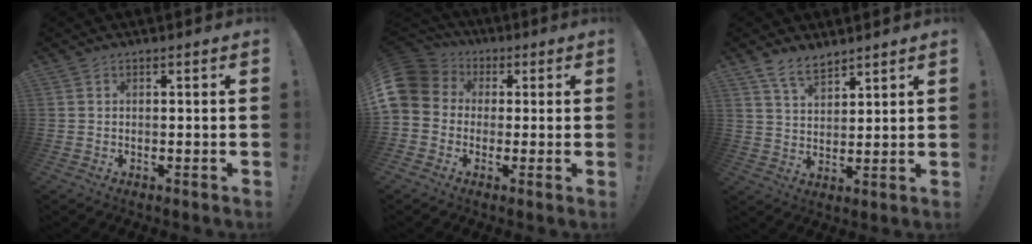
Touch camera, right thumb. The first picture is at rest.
{"total": 9.5, "force": [0.8, 8.5, 4.2], "torque": [-0.089, 0.008, 0.019]}
{"total": 7.4, "force": [6.1, 3.0, 3.0], "torque": [-0.055, -0.037, 0.115]}